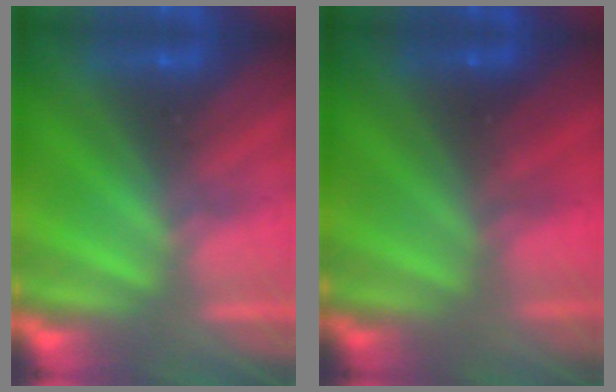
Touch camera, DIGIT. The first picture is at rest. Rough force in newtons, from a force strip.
{"total": 2.1}